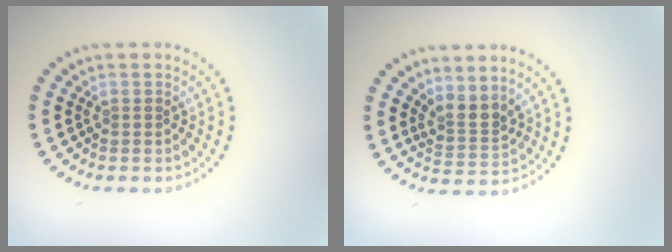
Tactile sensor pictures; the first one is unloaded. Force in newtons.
{"total": 2.5, "press": 1.9, "slide": 1.7}